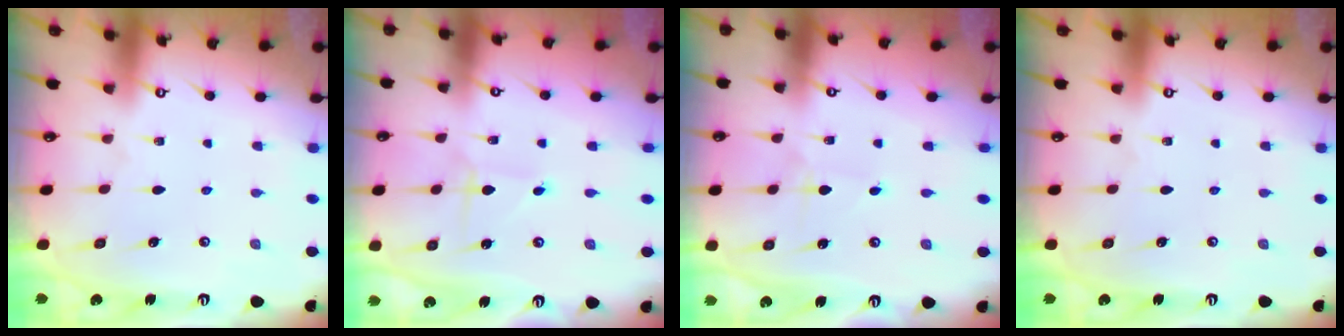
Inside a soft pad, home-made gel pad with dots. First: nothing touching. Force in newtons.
{"total": 1.8, "press": 1.7, "slide": 0.2}
{"total": 1.4, "press": 1.4, "slide": 0.2}
{"total": 0.0}